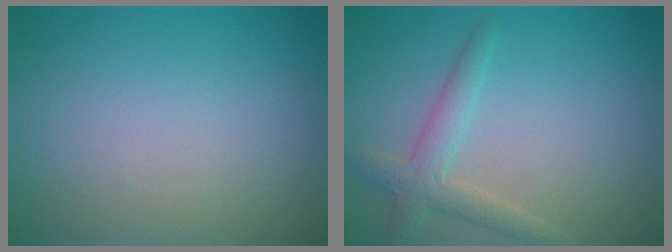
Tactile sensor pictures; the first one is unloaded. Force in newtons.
{"total": 2.8, "press": 2.8, "slide": 0.2}